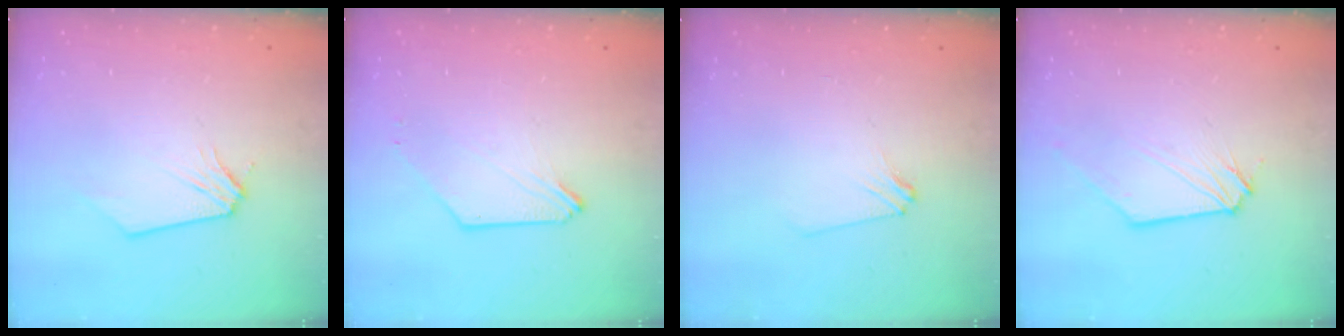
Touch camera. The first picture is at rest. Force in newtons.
{"total": 0.0}
{"total": 2.9, "press": 2.9, "slide": 0.5}
{"total": 0.6, "press": 0.6, "slide": 0.1}